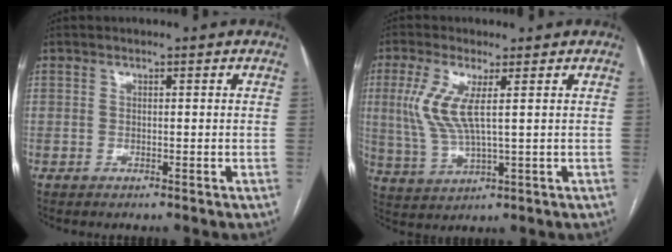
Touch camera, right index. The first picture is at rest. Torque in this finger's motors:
{"motor_torque": [0.99, 0.80, 0.75, 0.21]}